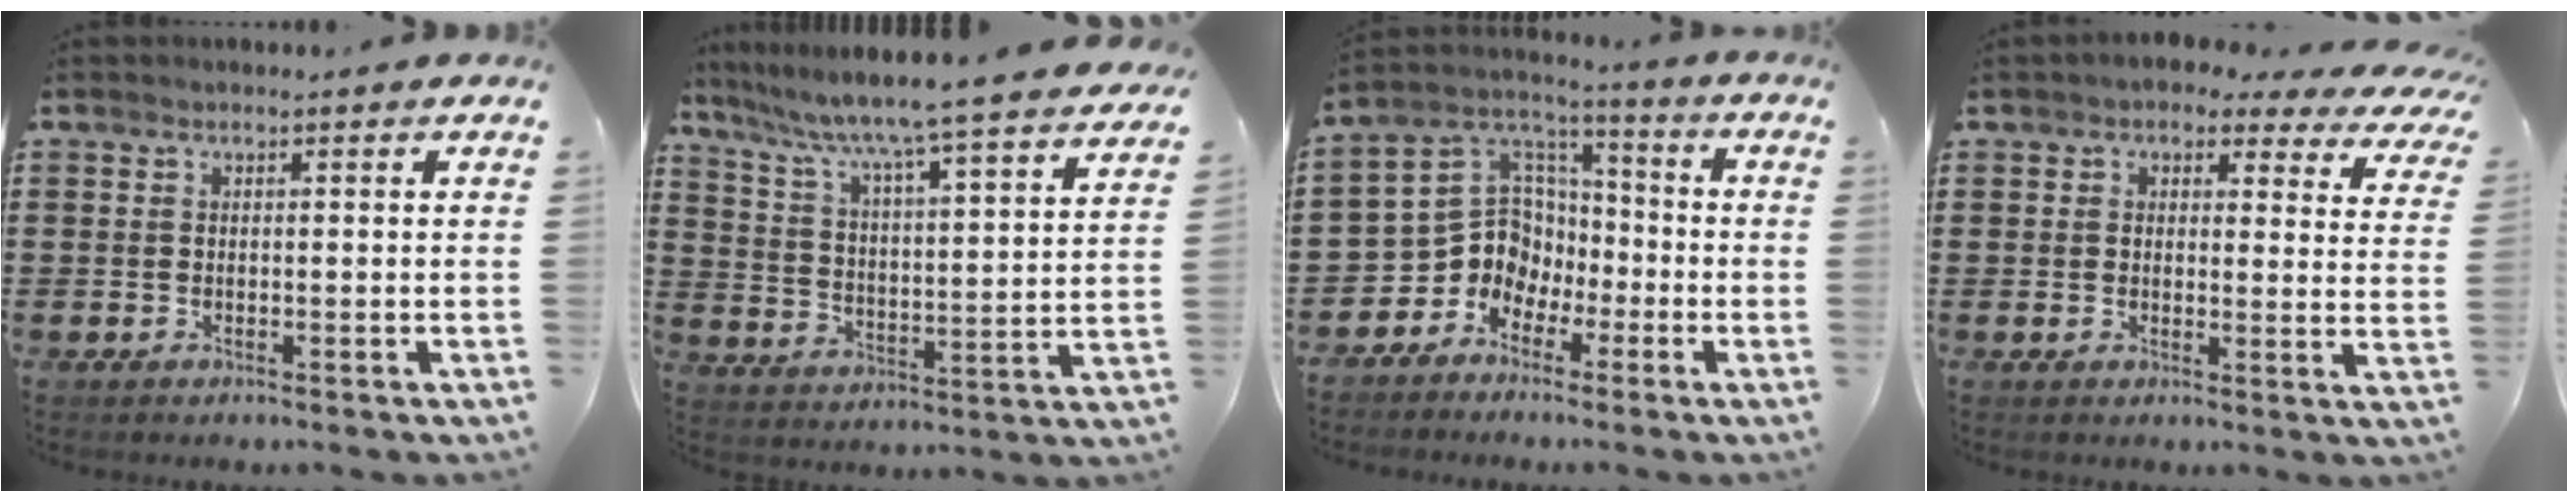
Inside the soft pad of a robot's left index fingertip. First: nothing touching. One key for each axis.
{"total": 6.0, "fx": 5.2, "fy": -1.1, "fz": 2.7, "tx": -0.075, "ty": -0.055, "tz": 0.076}
{"total": 8.3, "fx": -2.9, "fy": 7.4, "fz": 2.5, "tx": -0.089, "ty": -0.003, "tz": -0.059}
{"total": 3.2, "fx": 2.5, "fy": 1.3, "fz": 1.4, "tx": -0.032, "ty": -0.010, "tz": 0.041}